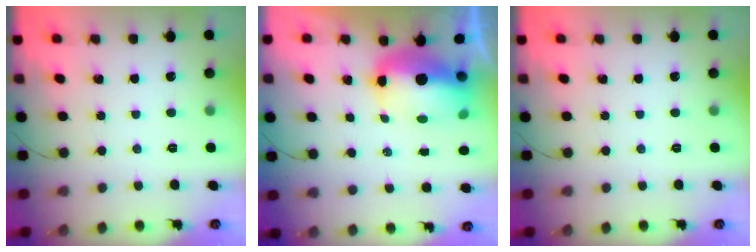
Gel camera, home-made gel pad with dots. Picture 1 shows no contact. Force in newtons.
{"total": 13.6, "press": 13.4, "slide": 2.8}
{"total": 0.0}